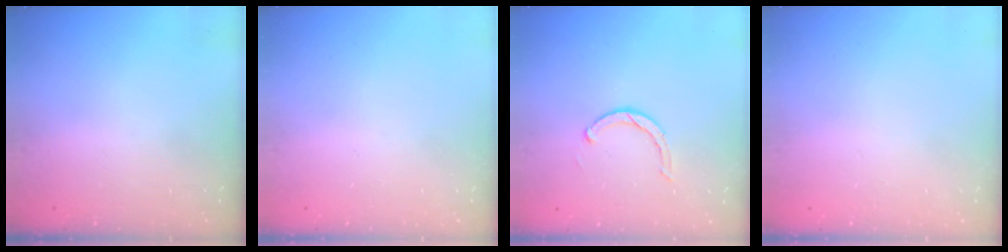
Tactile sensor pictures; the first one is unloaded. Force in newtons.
{"total": 0.0}
{"total": 3.6, "press": 3.6, "slide": 0.6}
{"total": 2.4, "press": 2.4, "slide": 0.2}